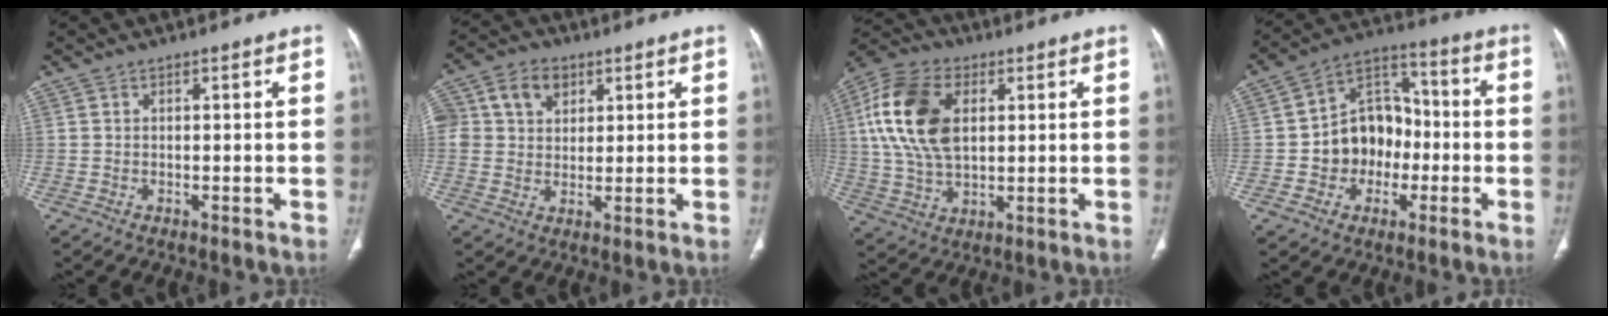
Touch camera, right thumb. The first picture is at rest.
{"total": 11.2, "force": [3.9, 8.8, 5.6], "torque": [-0.102, 0.008, 0.070]}
{"total": 16.5, "force": [3.6, 10.1, 12.5], "torque": [-0.246, 0.005, 0.064]}
{"total": 12.8, "force": [-2.4, 10.3, 7.2], "torque": [-0.064, 0.042, -0.045]}